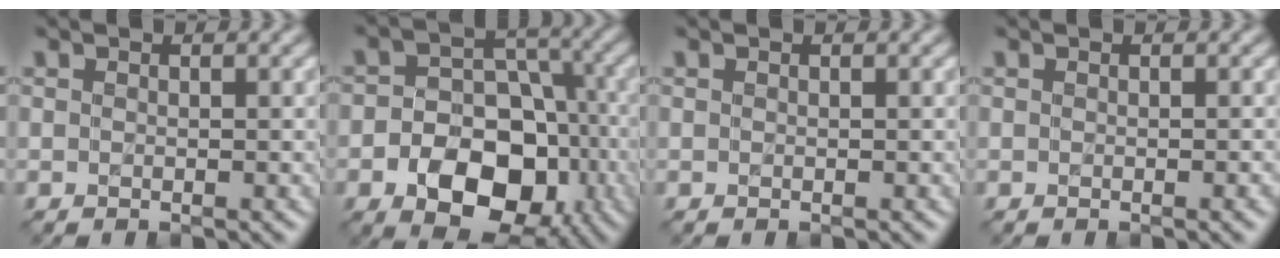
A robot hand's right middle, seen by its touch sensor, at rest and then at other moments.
{"total": 10.9, "force": [-4.0, 7.3, 7.0], "torque": [-0.104, -0.016, -0.066]}
{"total": 0.0}
{"total": 0.8, "force": [-0.3, 0.1, 0.8], "torque": [-0.008, 0.000, -0.004]}